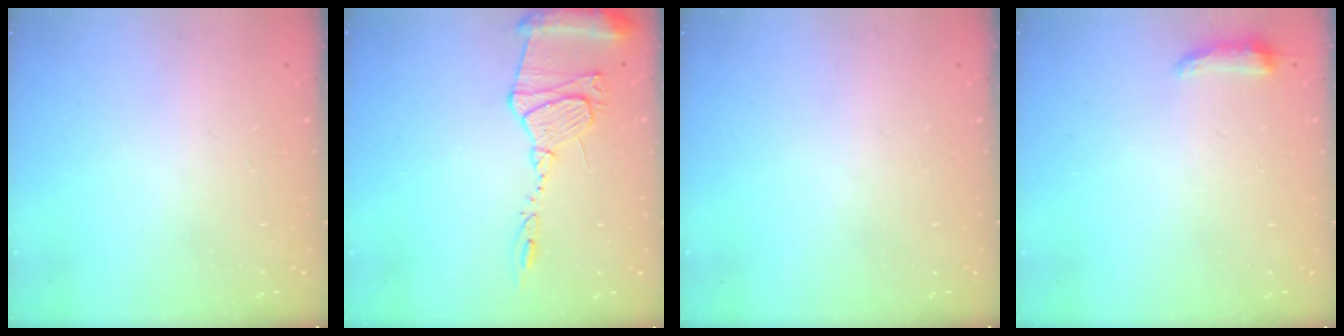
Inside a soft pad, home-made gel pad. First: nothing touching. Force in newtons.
{"total": 13.7, "press": 13.6, "slide": 1.8}
{"total": 0.0}
{"total": 4.0, "press": 3.9, "slide": 0.8}